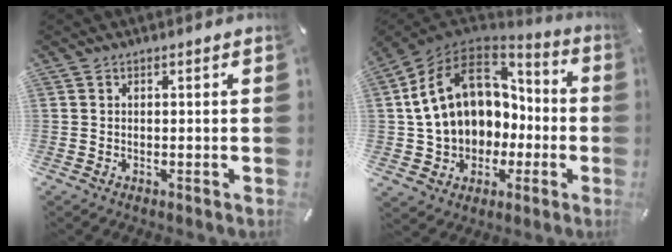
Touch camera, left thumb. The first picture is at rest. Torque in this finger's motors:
{"motor_torque": [2.38, 2.62, 1.97, -0.80, 0.83]}